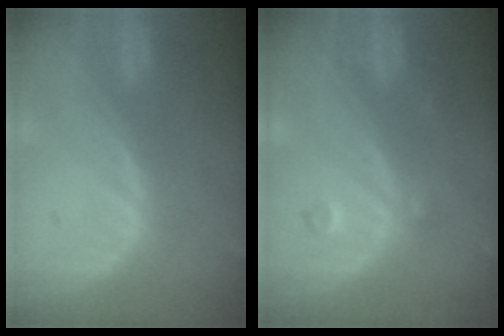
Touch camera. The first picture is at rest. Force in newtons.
{"total": 2.0, "press": 2.0, "slide": 0.2}